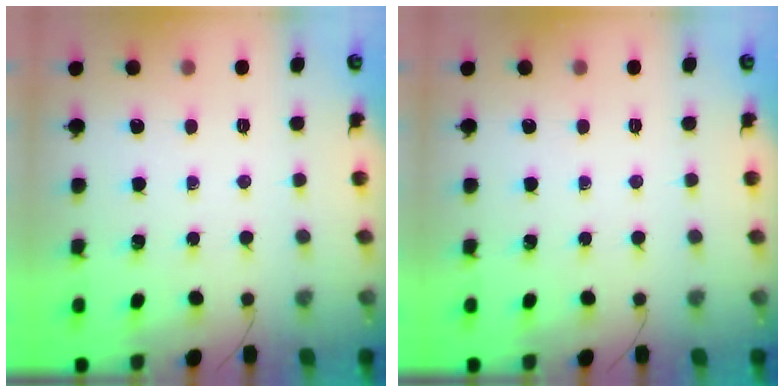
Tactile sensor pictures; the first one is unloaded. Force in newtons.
{"total": 0.0}